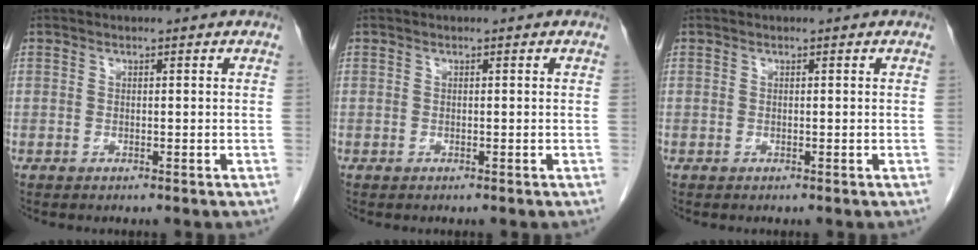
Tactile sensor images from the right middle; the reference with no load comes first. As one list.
[{"total": 0.0}, {"total": 0.0}]